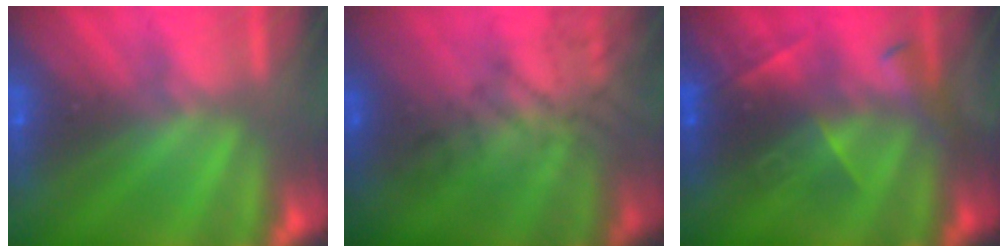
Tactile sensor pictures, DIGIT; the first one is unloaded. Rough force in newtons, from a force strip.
{"total": 4.4}
{"total": 2.9}